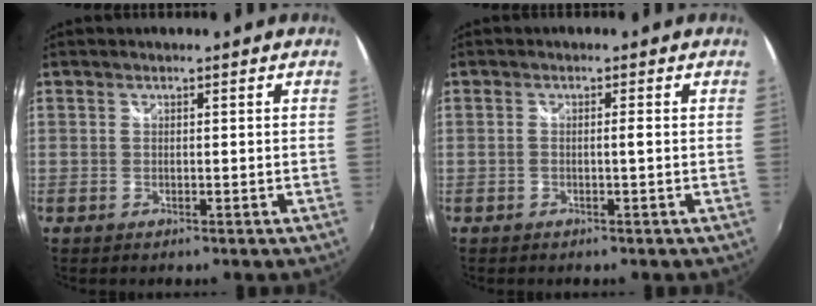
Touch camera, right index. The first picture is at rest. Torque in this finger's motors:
{"motor_torque": [-0.14, 0.04, 0.00, 0.00]}